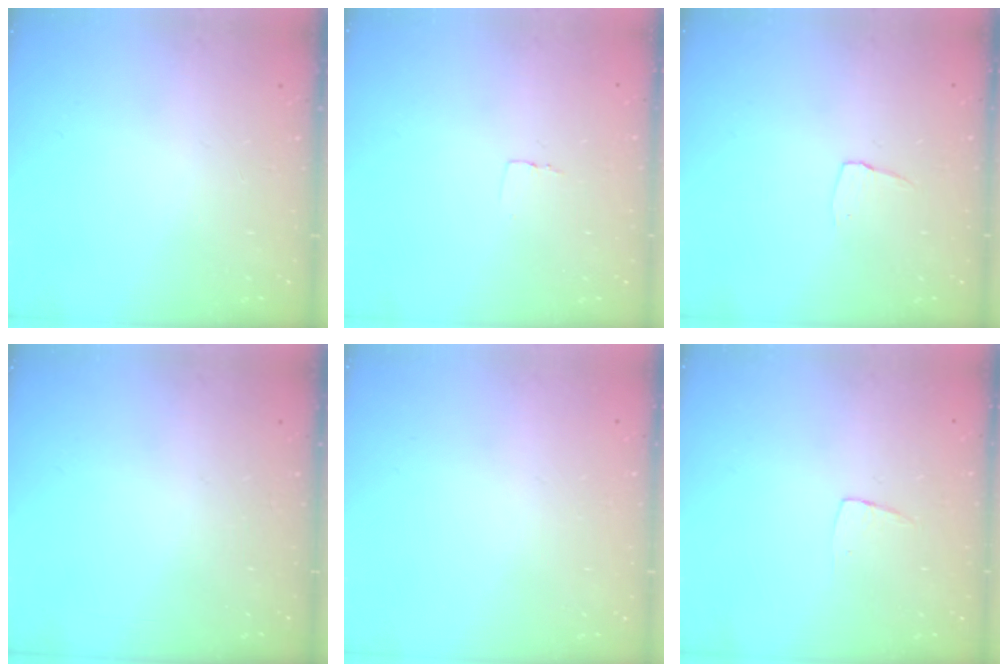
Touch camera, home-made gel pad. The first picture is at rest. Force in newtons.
{"total": 2.6, "press": 2.6, "slide": 0.1}
{"total": 3.6, "press": 3.6, "slide": 0.3}
{"total": 0.0}
{"total": 0.0}
{"total": 3.8, "press": 3.7, "slide": 0.3}